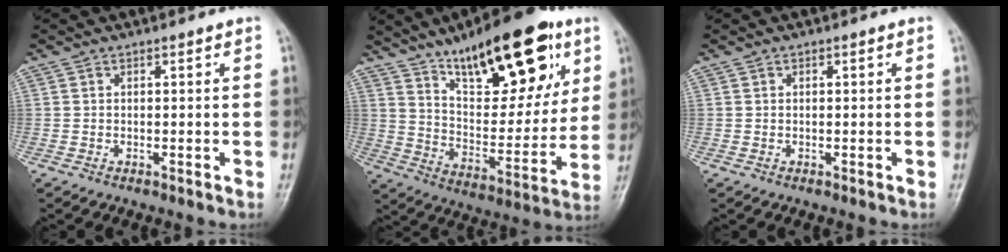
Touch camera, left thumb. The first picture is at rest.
{"total": 24.9, "force": [14.3, 9.8, 18.0], "torque": [-0.222, -0.050, 0.231]}
{"total": 0.0}